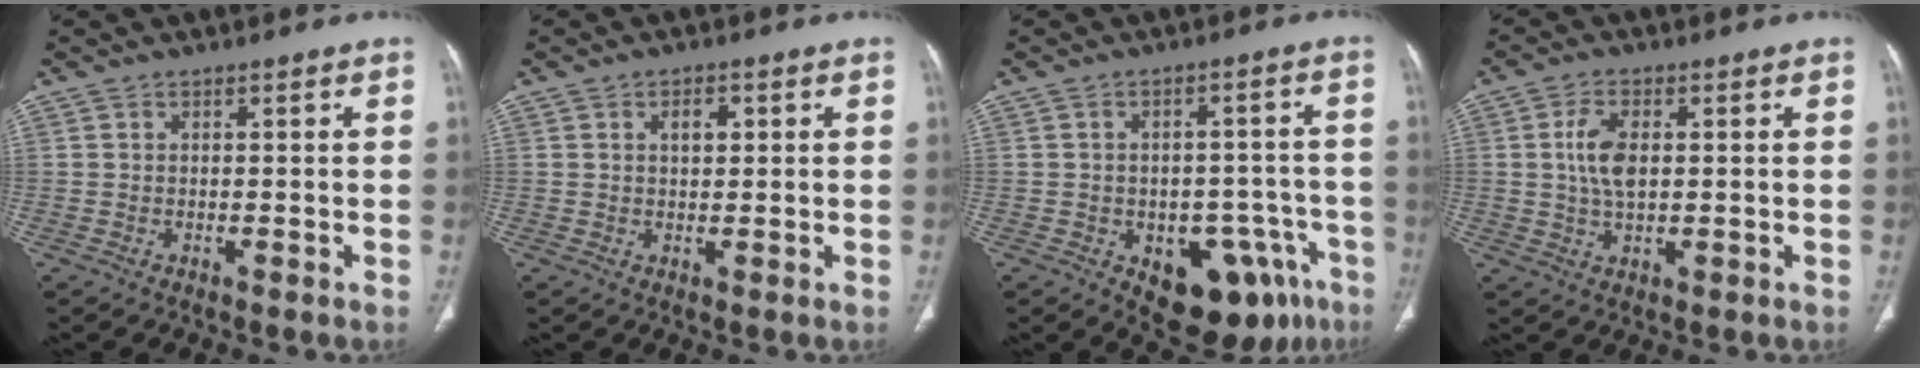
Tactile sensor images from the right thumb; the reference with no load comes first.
{"total": 2.9, "force": [0.9, 1.7, 2.2], "torque": [-0.026, -0.001, 0.013]}
{"total": 15.6, "force": [-7.3, 9.1, 10.3], "torque": [-0.088, 0.040, -0.082]}
{"total": 6.2, "force": [0.8, 3.3, 5.2], "torque": [-0.105, 0.001, 0.015]}